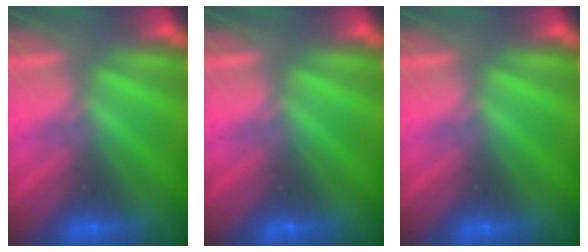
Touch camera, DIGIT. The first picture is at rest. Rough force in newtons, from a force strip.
{"total": 0.0}
{"total": 0.0}